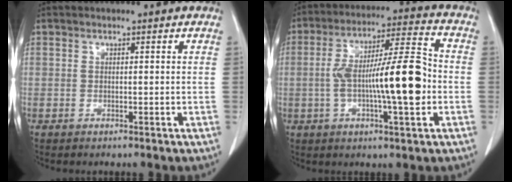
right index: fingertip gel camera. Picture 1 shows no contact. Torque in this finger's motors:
{"motor_torque": [1.34, -0.80, 0.44, 0.21]}